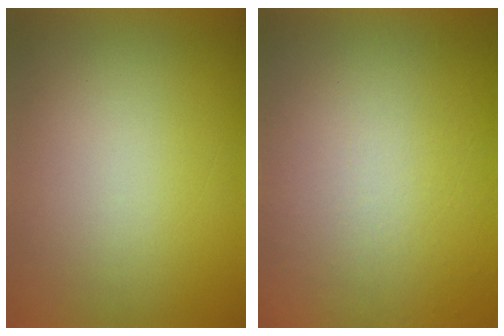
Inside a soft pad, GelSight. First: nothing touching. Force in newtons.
{"total": 8.7}